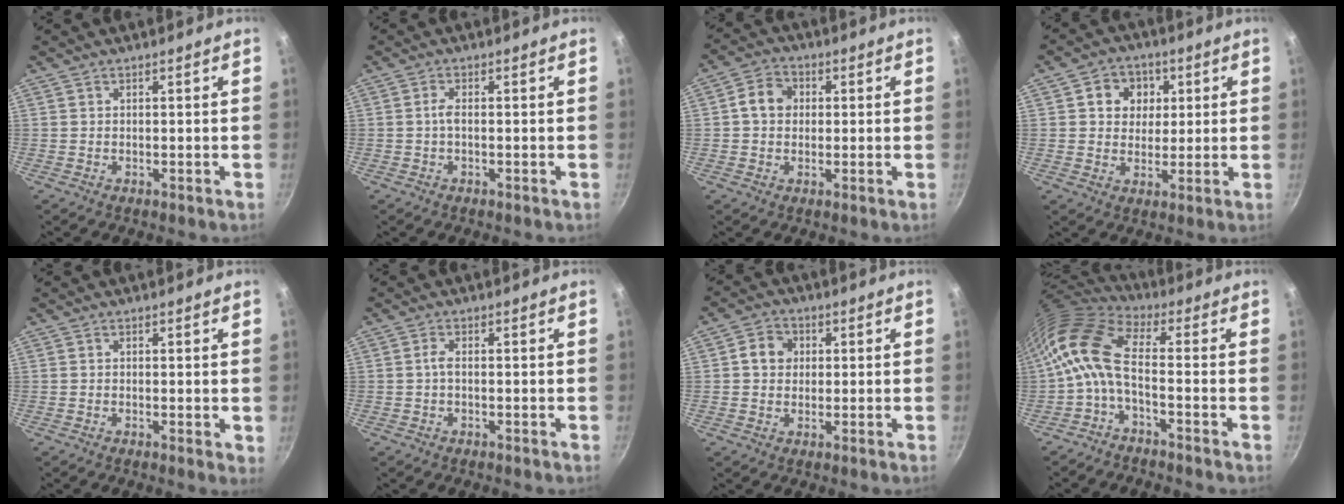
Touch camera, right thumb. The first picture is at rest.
{"total": 1.5, "force": [-0.3, 0.5, 1.4], "torque": [-0.036, 0.006, -0.009]}
{"total": 5.8, "force": [0.7, 4.8, 3.2], "torque": [-0.035, 0.012, 0.000]}
{"total": 7.6, "force": [2.1, 6.6, 3.1], "torque": [-0.010, -0.002, 0.025]}
{"total": 1.2, "force": [0.1, 0.4, 1.1], "torque": [-0.015, -0.003, -0.002]}
{"total": 1.4, "force": [-0.3, 0.5, 1.3], "torque": [-0.035, 0.006, -0.009]}
{"total": 5.1, "force": [0.9, 4.4, 2.4], "torque": [-0.016, 0.007, 0.005]}
{"total": 10.9, "force": [-1.7, 4.6, 9.7], "torque": [-0.213, 0.030, -0.048]}